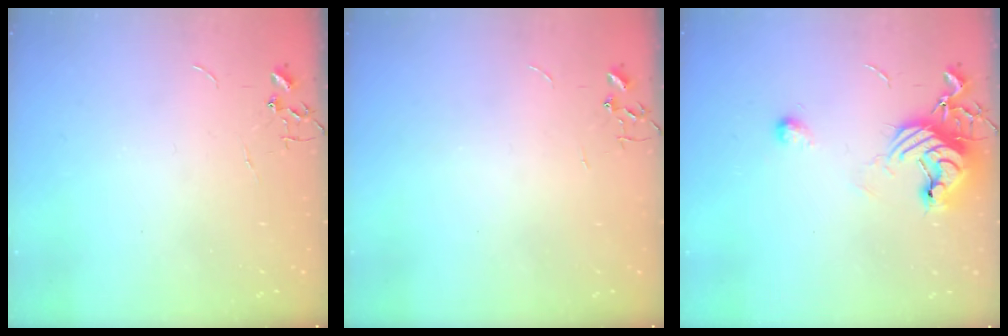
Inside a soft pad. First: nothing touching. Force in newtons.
{"total": 0.0}
{"total": 12.5, "press": 12.4, "slide": 1.0}